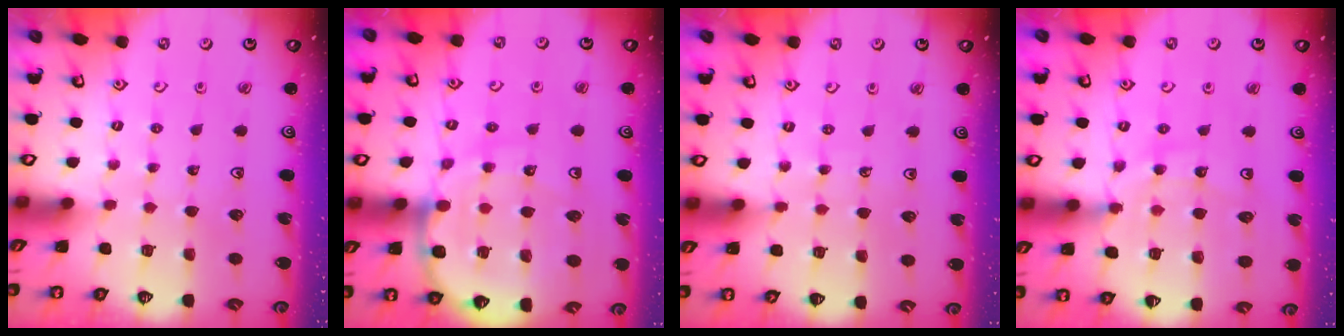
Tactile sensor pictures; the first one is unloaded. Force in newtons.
{"total": 15.2, "press": 14.9, "slide": 3.1}
{"total": 3.5, "press": 3.5, "slide": 0.4}
{"total": 12.5, "press": 12.2, "slide": 2.6}